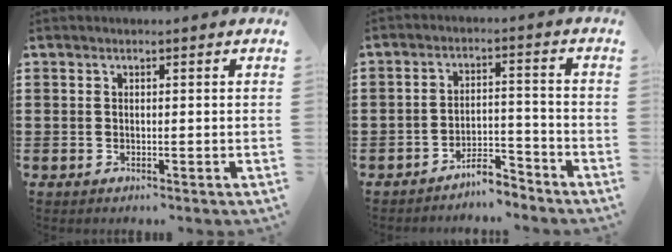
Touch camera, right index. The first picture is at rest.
{"total": 5.0, "force": [-4.8, 0.8, 1.1], "torque": [-0.020, 0.011, -0.097]}